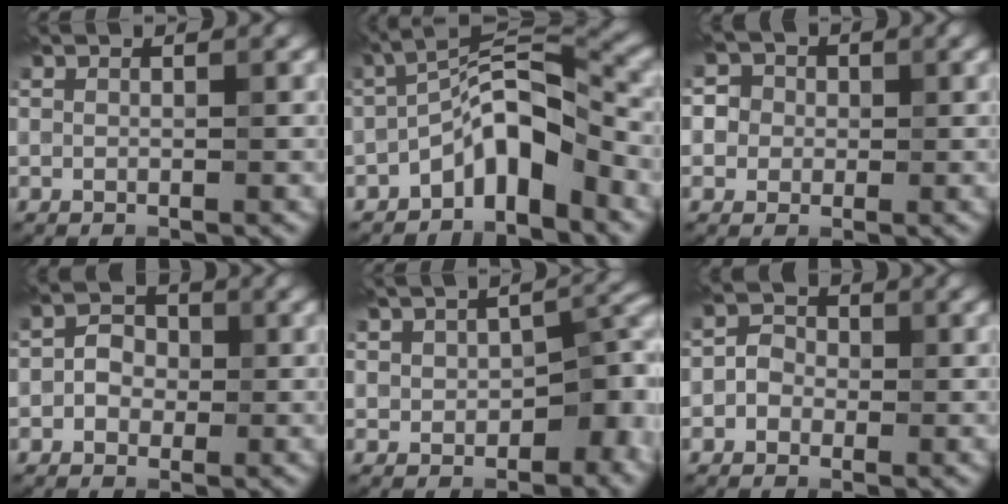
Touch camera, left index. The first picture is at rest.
{"total": 6.1, "force": [-3.4, 1.9, 4.6], "torque": [-0.075, 0.024, -0.067]}
{"total": 4.1, "force": [0.9, 3.8, 1.3], "torque": [-0.001, 0.027, -0.014]}
{"total": 2.1, "force": [-0.4, 1.8, 1.1], "torque": [-0.016, 0.011, -0.011]}
{"total": 7.3, "force": [-1.0, 4.4, 5.7], "torque": [-0.066, 0.000, -0.017]}
{"total": 1.9, "force": [-0.6, 1.6, 0.7], "torque": [-0.009, 0.011, -0.017]}